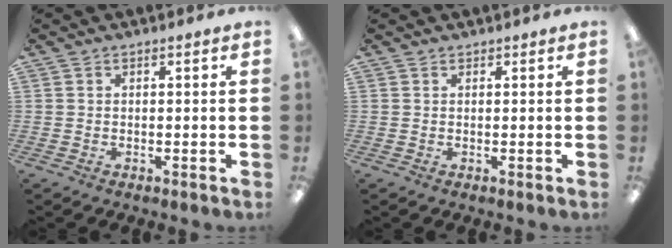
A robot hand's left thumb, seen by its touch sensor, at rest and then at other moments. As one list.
[{"total": 0.6, "force": [0.6, 0.2, 0.0], "torque": [-0.001, 0.001, 0.011]}]